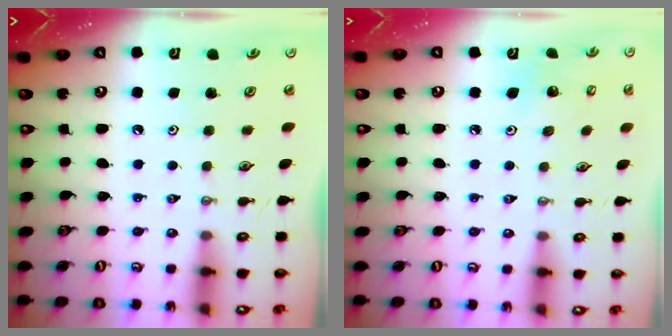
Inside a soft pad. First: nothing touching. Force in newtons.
{"total": 4.8, "press": 4.6, "slide": 1.4}